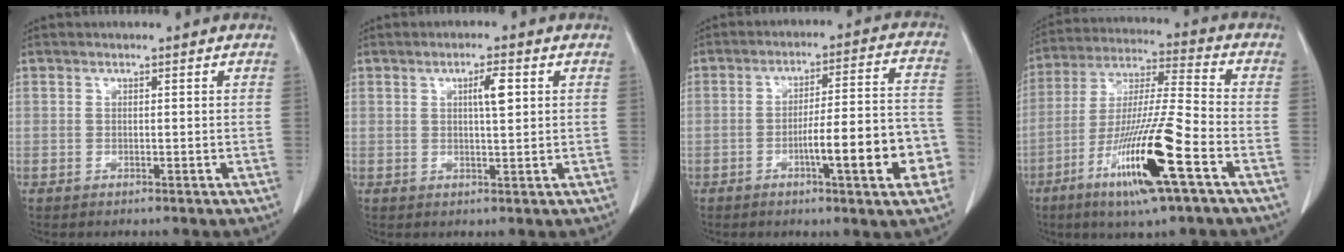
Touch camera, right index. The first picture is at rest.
{"total": 3.4, "force": [1.0, 0.5, 3.2], "torque": [-0.054, 0.001, 0.015]}
{"total": 13.5, "force": [-4.6, 1.7, 12.6], "torque": [-0.171, 0.020, -0.064]}
{"total": 17.3, "force": [-7.8, 0.5, 15.4], "torque": [-0.313, -0.026, -0.144]}